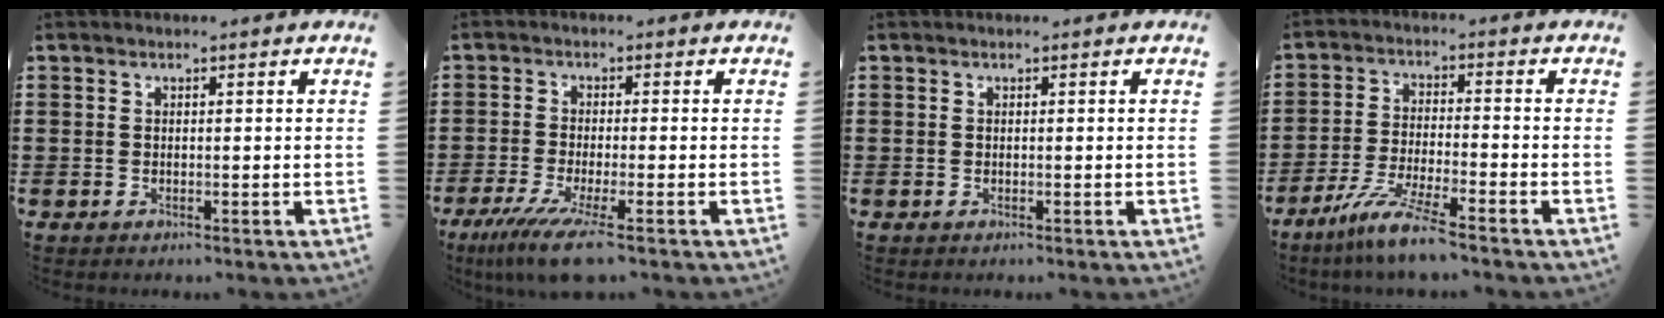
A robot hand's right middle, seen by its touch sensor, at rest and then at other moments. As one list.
[{"total": 6.4, "force": [-3.8, 0.2, 5.1], "torque": [-0.108, -0.023, -0.070]}, {"total": 0.0}, {"total": 7.4, "force": [-5.9, 0.0, 4.4], "torque": [-0.100, -0.017, -0.115]}]